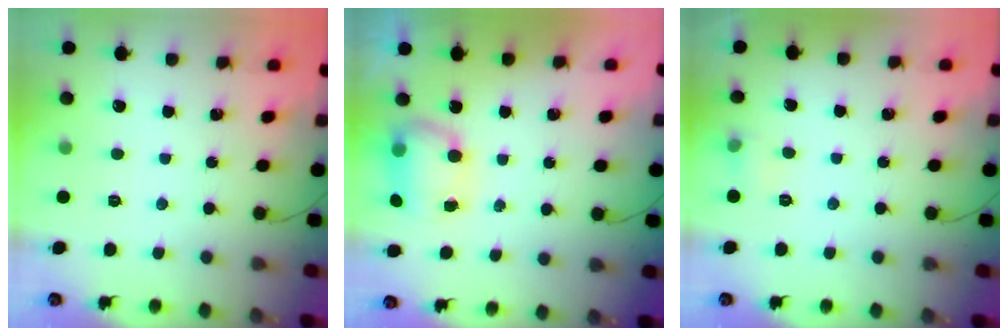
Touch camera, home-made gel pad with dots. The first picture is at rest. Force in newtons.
{"total": 8.4, "press": 8.3, "slide": 1.0}
{"total": 4.9, "press": 4.6, "slide": 1.5}